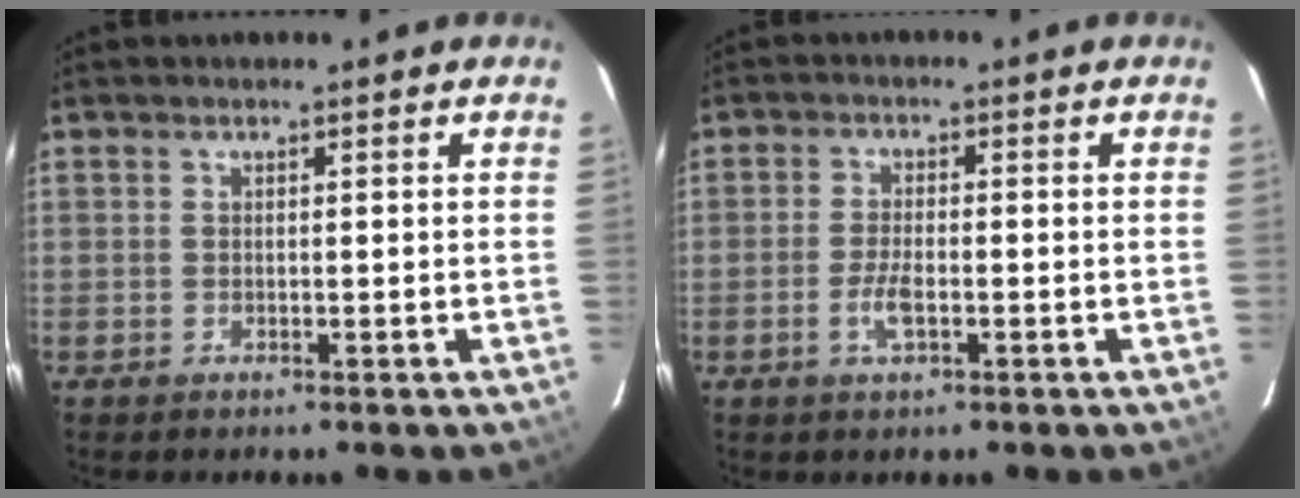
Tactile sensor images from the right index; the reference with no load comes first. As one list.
[{"total": 3.8, "force": [-1.5, 1.4, 3.3], "torque": [-0.071, 0.000, -0.029]}]